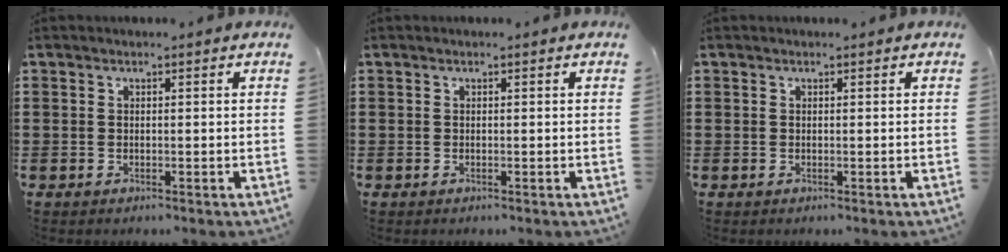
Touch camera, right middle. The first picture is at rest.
{"total": 0.0}
{"total": 0.0}